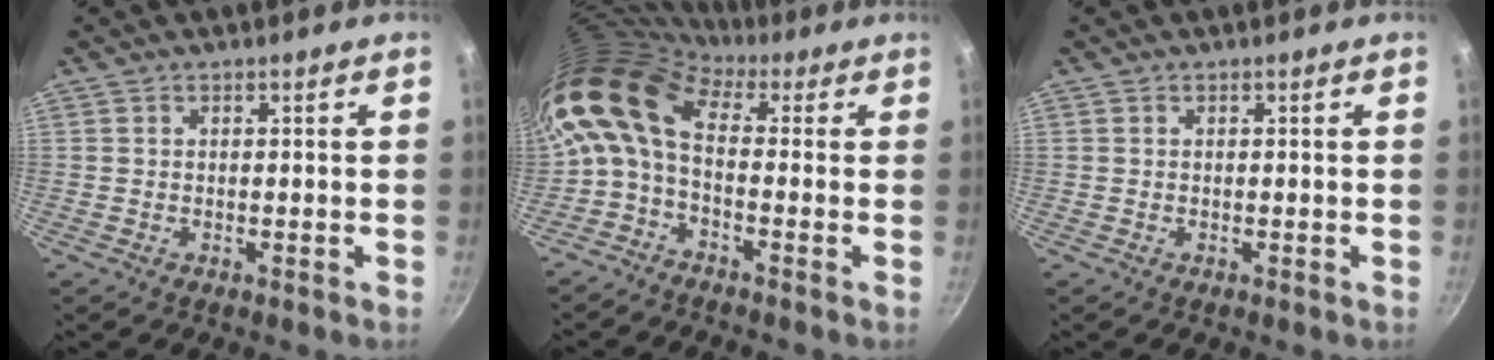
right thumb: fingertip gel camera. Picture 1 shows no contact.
{"total": 12.9, "force": [0.6, 7.5, 10.5], "torque": [-0.218, 0.027, -0.010]}
{"total": 0.0}